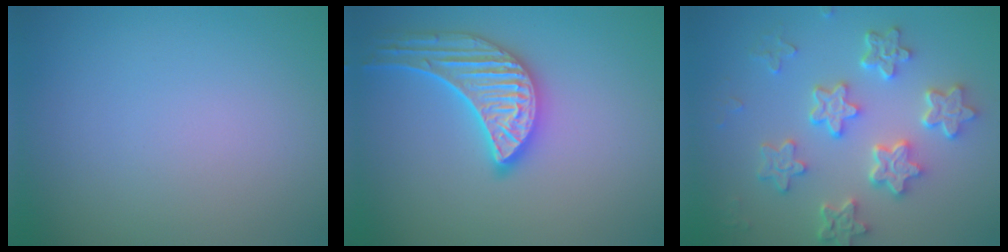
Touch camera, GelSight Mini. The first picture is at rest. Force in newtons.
{"total": 4.5, "press": 4.2, "slide": 1.5}
{"total": 5.8, "press": 4.7, "slide": 3.4}